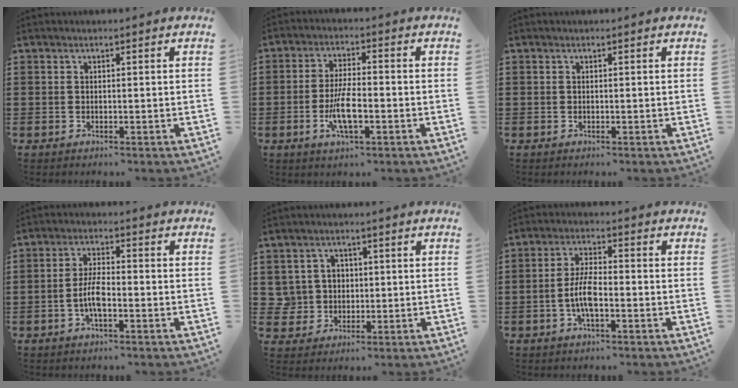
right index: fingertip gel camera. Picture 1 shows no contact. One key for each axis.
{"total": 7.1, "fx": -2.0, "fy": 2.1, "fz": 6.4, "tx": -0.141, "ty": -0.012, "tz": -0.042}
{"total": 0.0}
{"total": 5.0, "fx": -1.5, "fy": 1.4, "fz": 4.6, "tx": -0.107, "ty": -0.004, "tz": -0.036}
{"total": 4.1, "fx": 0.4, "fy": 4.0, "fz": 1.0, "tx": -0.045, "ty": 0.012, "tz": 0.003}
{"total": 5.6, "fx": -1.5, "fy": 1.7, "fz": 5.1, "tx": -0.116, "ty": -0.004, "tz": -0.036}